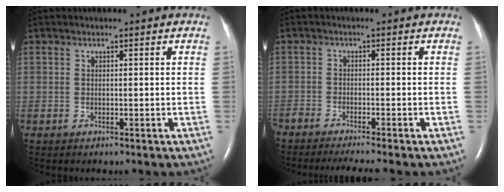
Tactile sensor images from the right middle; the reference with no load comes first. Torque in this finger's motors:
{"motor_torque": [0.15, -0.09, 0.13, 0.04]}